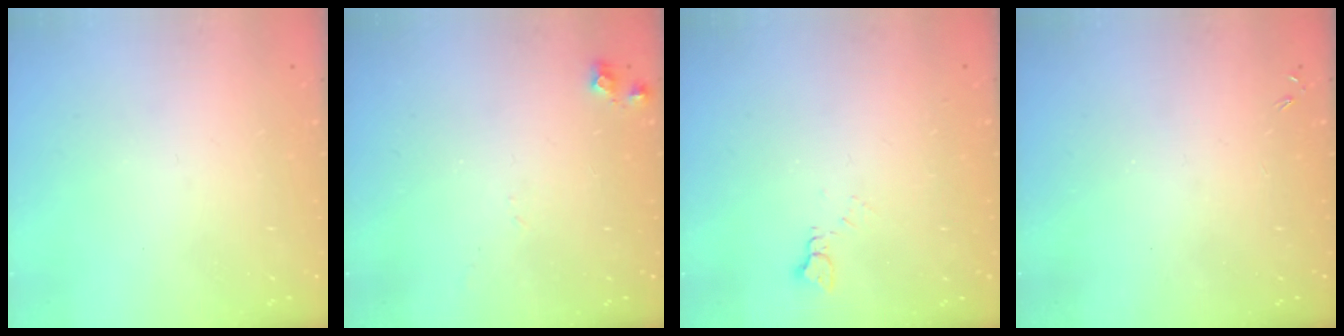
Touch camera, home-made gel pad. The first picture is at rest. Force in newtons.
{"total": 6.4, "press": 6.4, "slide": 0.8}
{"total": 3.0, "press": 3.0, "slide": 0.4}
{"total": 0.0}